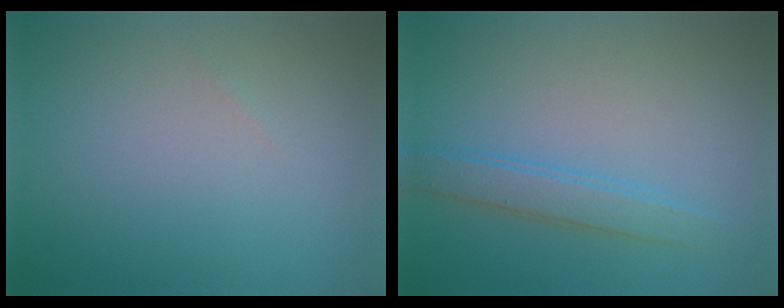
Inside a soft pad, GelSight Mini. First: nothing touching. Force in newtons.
{"total": 2.5, "press": 2.5, "slide": 0.1}